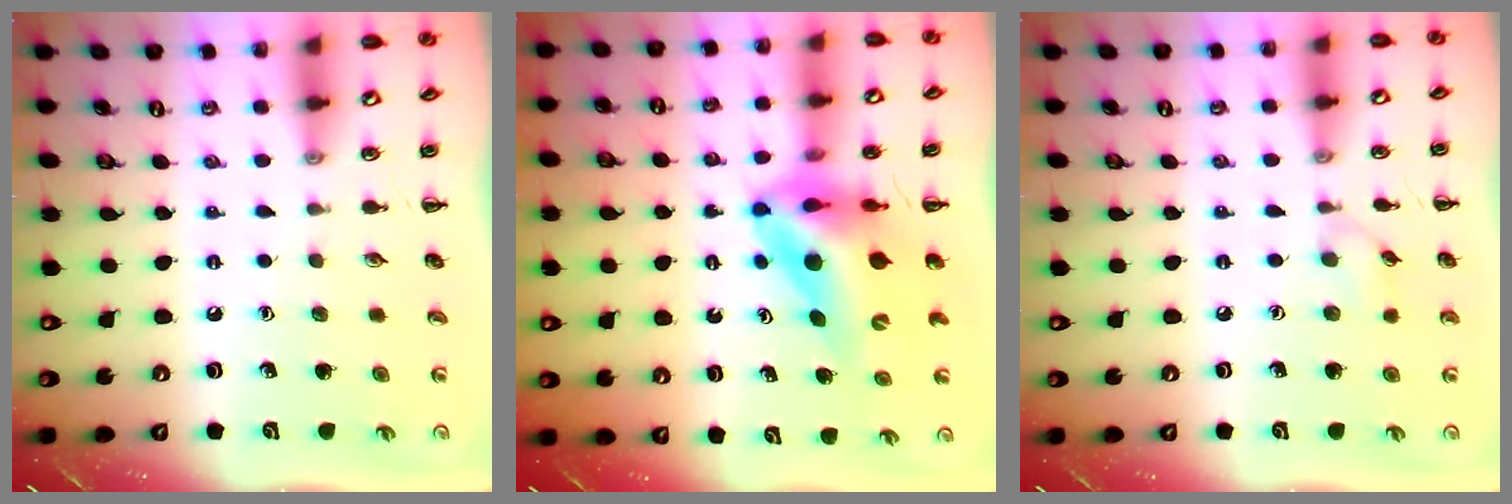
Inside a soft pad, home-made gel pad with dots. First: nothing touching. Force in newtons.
{"total": 12.2, "press": 11.6, "slide": 3.8}
{"total": 5.4, "press": 5.0, "slide": 2.0}